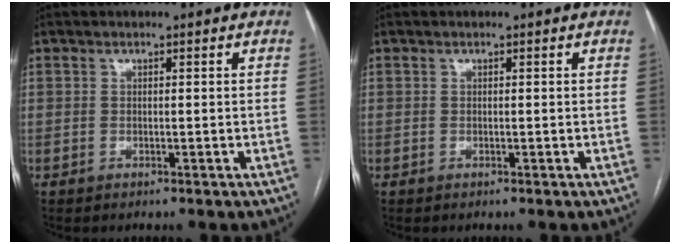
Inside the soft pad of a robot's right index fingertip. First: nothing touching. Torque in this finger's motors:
{"motor_torque": [0.00, 0.00, 0.00, 0.00]}